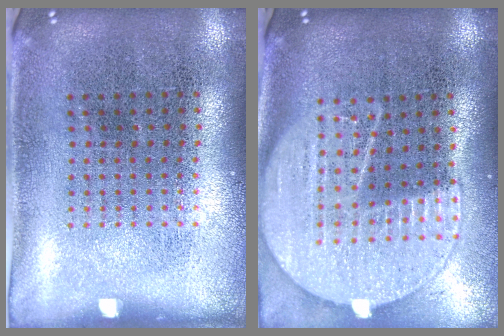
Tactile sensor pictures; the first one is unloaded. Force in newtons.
{"total": 2.0, "press": 1.8, "slide": 1.0}